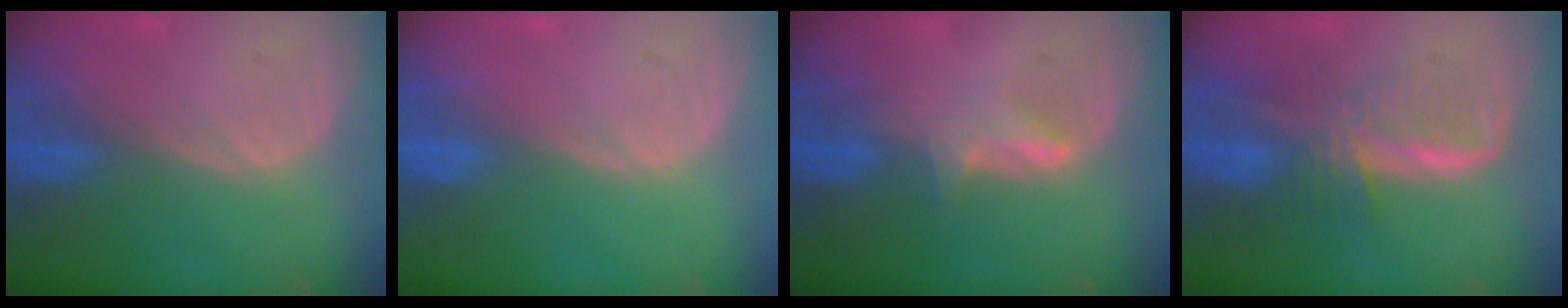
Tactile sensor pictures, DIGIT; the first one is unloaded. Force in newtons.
{"total": 0.0}
{"total": 2.9, "press": 2.9, "slide": 0.4}
{"total": 7.3, "press": 6.6, "slide": 3.1}